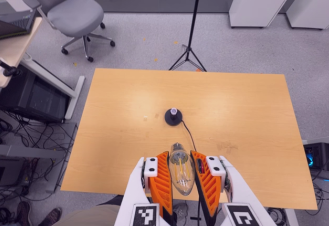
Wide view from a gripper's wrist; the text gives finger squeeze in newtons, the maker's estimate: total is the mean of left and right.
{"total": 20.8, "left": 22.7, "right": 18.8}